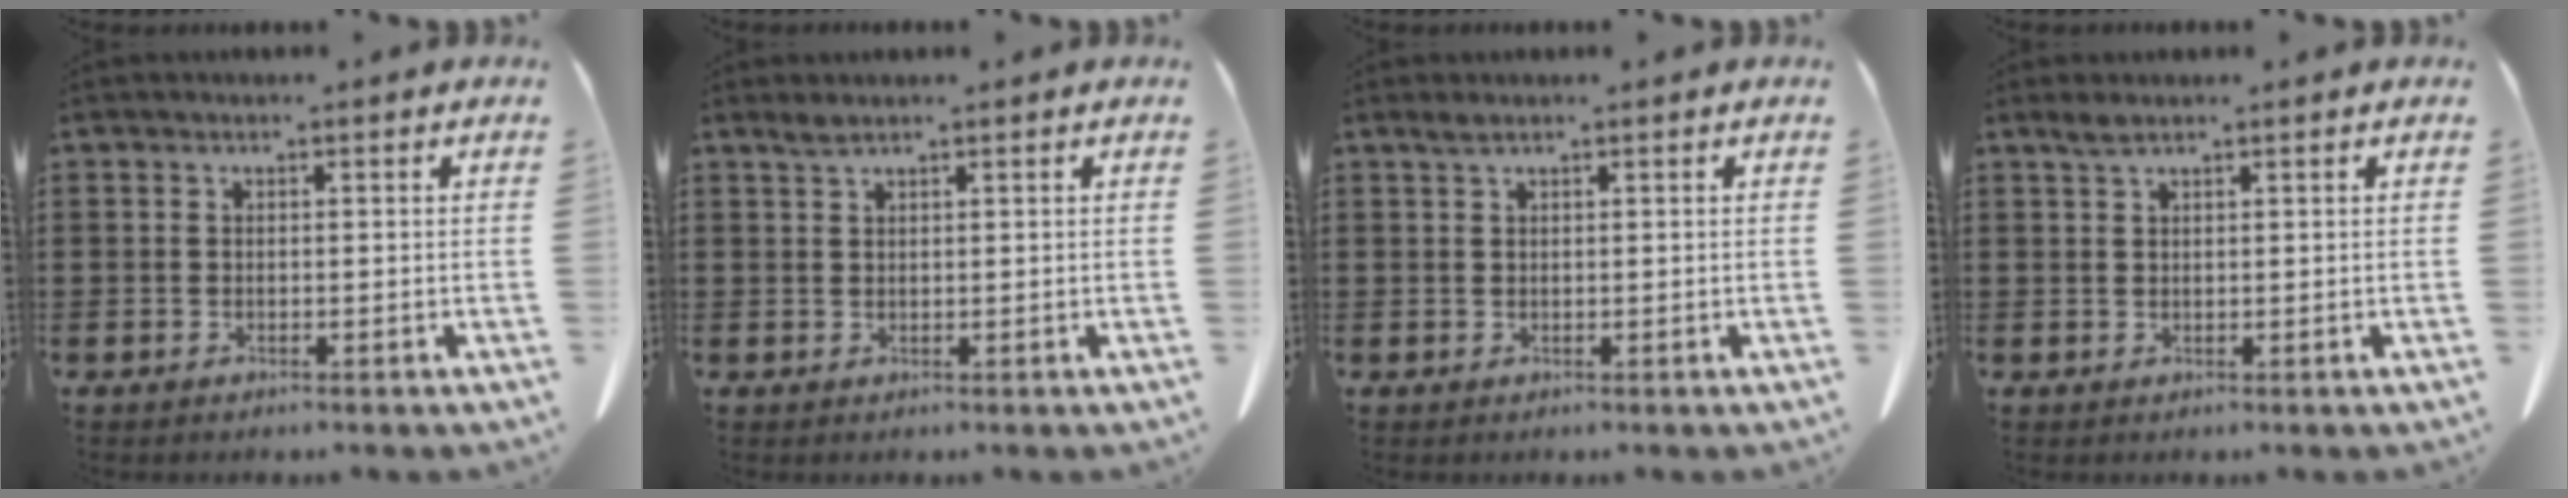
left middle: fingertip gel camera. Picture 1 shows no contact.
{"total": 1.3, "force": [1.0, 0.1, 0.8], "torque": [-0.020, -0.002, 0.020]}
{"total": 1.1, "force": [0.7, 0.1, 0.8], "torque": [-0.017, 0.000, 0.014]}
{"total": 1.6, "force": [1.1, 0.2, 1.1], "torque": [-0.025, 0.000, 0.022]}